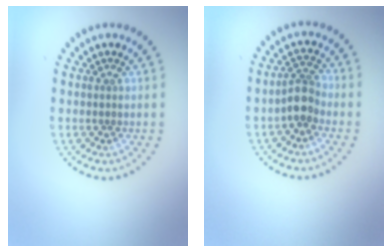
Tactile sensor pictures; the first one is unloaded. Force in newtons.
{"total": 2.4, "press": 2.0, "slide": 1.4}